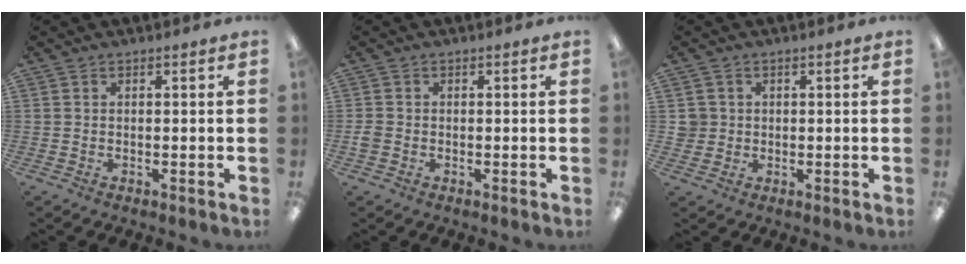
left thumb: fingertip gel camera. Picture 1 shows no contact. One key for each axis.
{"total": 1.7, "fx": -0.4, "fy": 1.5, "fz": 0.8, "tx": -0.012, "ty": 0.005, "tz": -0.009}
{"total": 3.3, "fx": 0.6, "fy": 3.2, "fz": 0.1, "tx": -0.005, "ty": 0.003, "tz": 0.009}